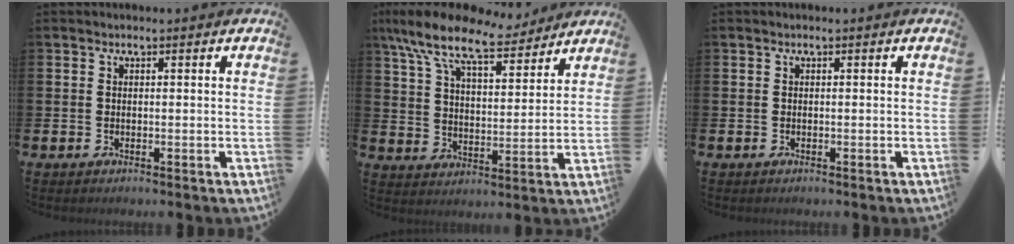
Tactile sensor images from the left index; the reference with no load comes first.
{"total": 11.1, "force": [9.3, 3.1, 5.1], "torque": [-0.137, -0.045, 0.163]}
{"total": 0.0}